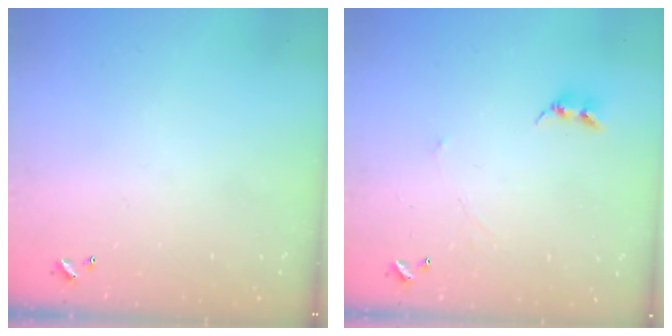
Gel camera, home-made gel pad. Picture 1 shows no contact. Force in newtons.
{"total": 2.7, "press": 2.7, "slide": 0.3}